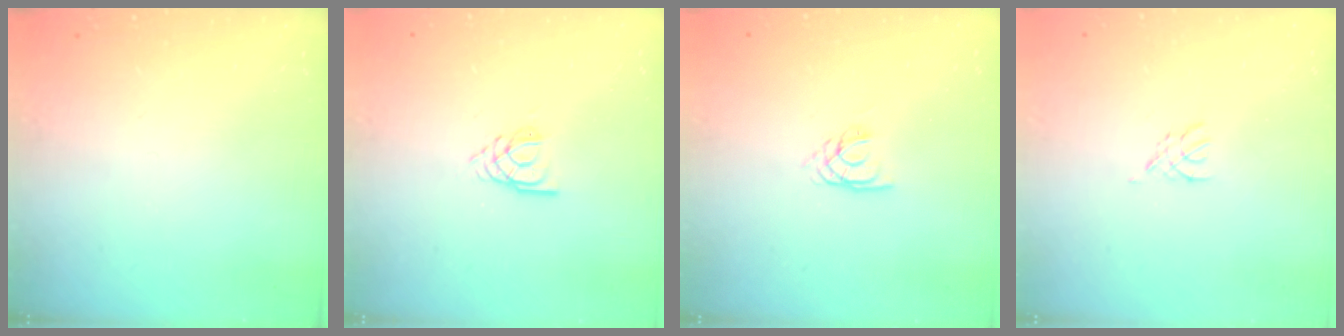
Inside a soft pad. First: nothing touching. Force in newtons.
{"total": 2.8, "press": 2.8, "slide": 0.3}
{"total": 2.2, "press": 2.2, "slide": 0.3}
{"total": 1.8, "press": 1.7, "slide": 0.4}